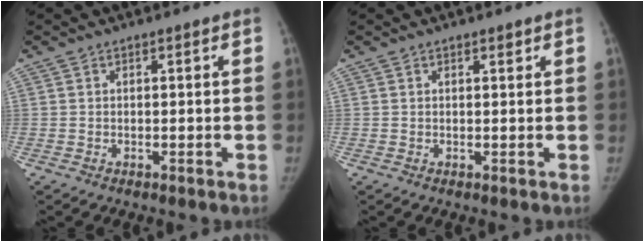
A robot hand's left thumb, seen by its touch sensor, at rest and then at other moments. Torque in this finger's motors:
{"motor_torque": [0.25, -0.07, -0.03, -0.12, 0.07]}